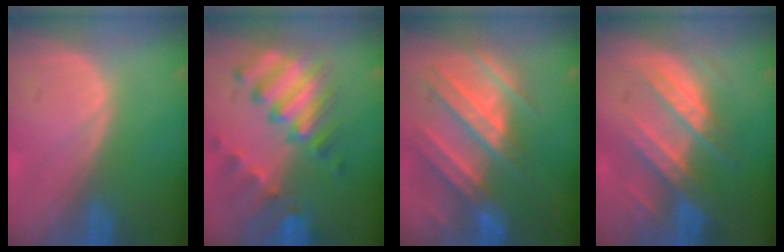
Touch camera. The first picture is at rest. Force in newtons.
{"total": 10.0, "press": 8.8, "slide": 4.7}
{"total": 10.4, "press": 9.6, "slide": 4.0}
{"total": 8.9, "press": 7.8, "slide": 4.2}